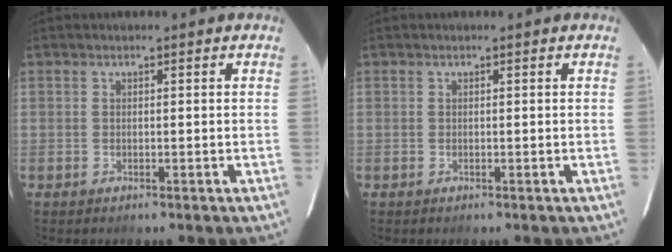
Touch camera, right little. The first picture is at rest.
{"total": 0.0}